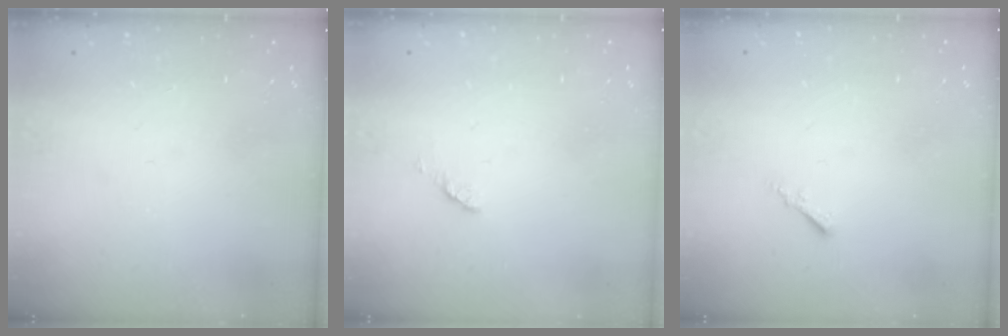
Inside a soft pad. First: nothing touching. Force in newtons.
{"total": 2.8, "press": 2.7, "slide": 0.4}
{"total": 0.0}